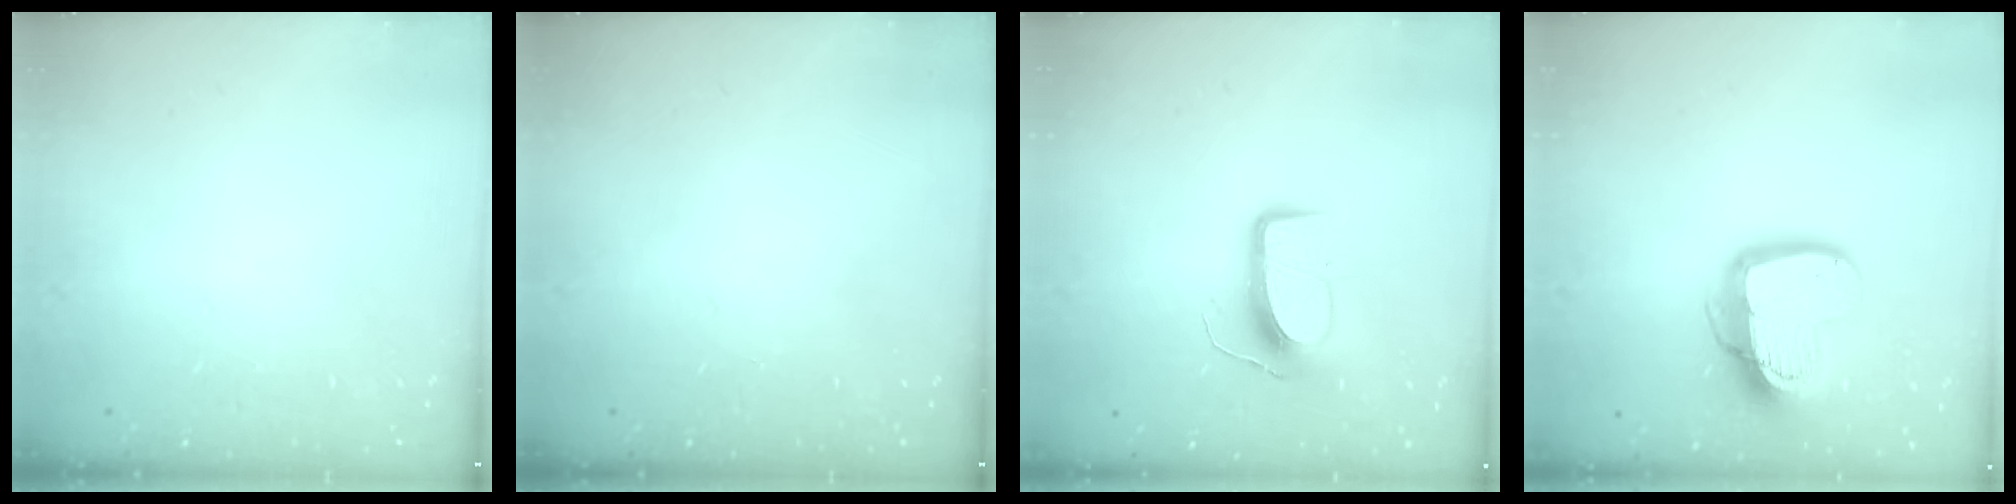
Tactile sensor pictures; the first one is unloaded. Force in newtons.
{"total": 0.0}
{"total": 10.7, "press": 10.7, "slide": 0.4}
{"total": 15.0, "press": 14.9, "slide": 1.3}